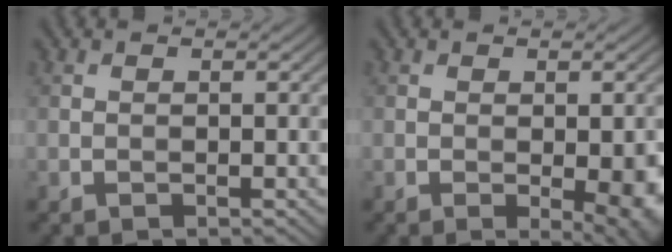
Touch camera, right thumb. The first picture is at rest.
{"total": 4.4, "force": [-0.9, 1.0, 4.2], "torque": [-0.060, -0.009, -0.007]}